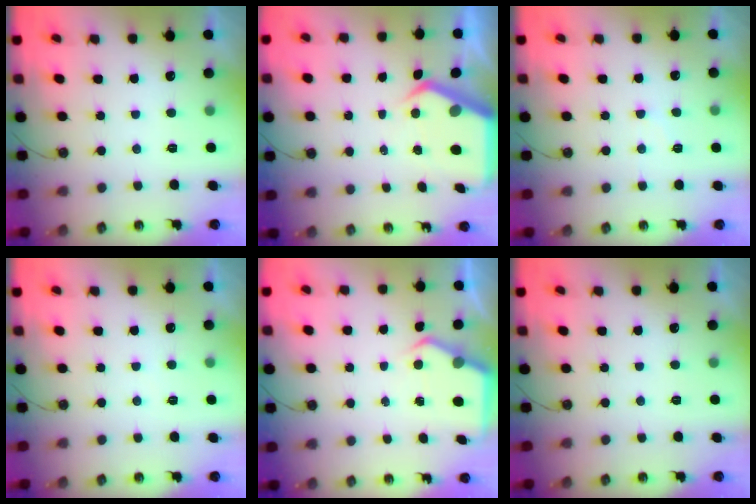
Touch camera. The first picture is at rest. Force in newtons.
{"total": 6.0, "press": 6.0, "slide": 0.7}
{"total": 6.8, "press": 6.7, "slide": 0.7}
{"total": 3.1, "press": 3.1, "slide": 0.5}
{"total": 4.5, "press": 4.5, "slide": 0.3}
{"total": 0.0}